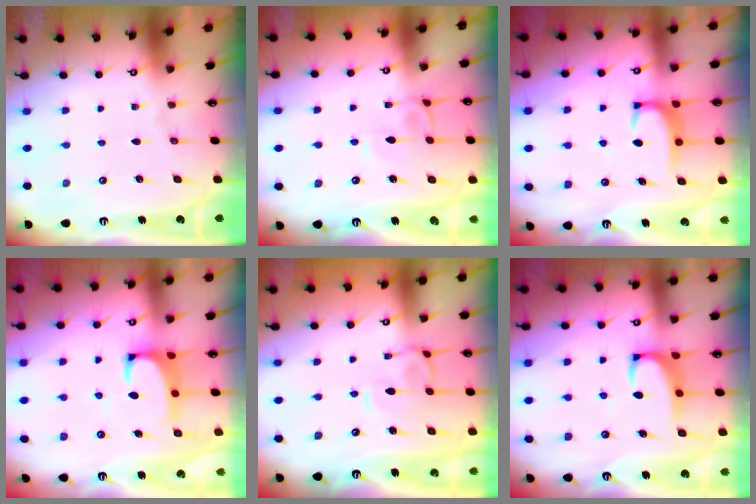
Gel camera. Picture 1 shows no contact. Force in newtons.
{"total": 3.4, "press": 3.4, "slide": 0.1}
{"total": 2.6, "press": 2.6, "slide": 0.4}
{"total": 2.5, "press": 2.2, "slide": 1.1}
{"total": 0.7, "press": 0.1, "slide": 0.7}
{"total": 3.6, "press": 3.5, "slide": 0.7}